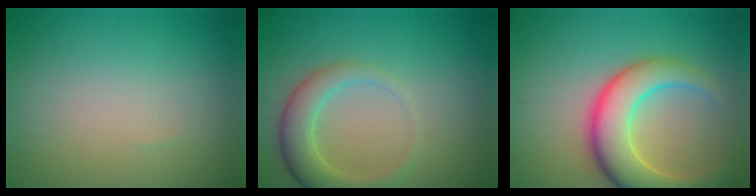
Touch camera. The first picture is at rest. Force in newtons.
{"total": 3.7, "press": 3.7, "slide": 0.4}
{"total": 7.2, "press": 7.2, "slide": 0.6}